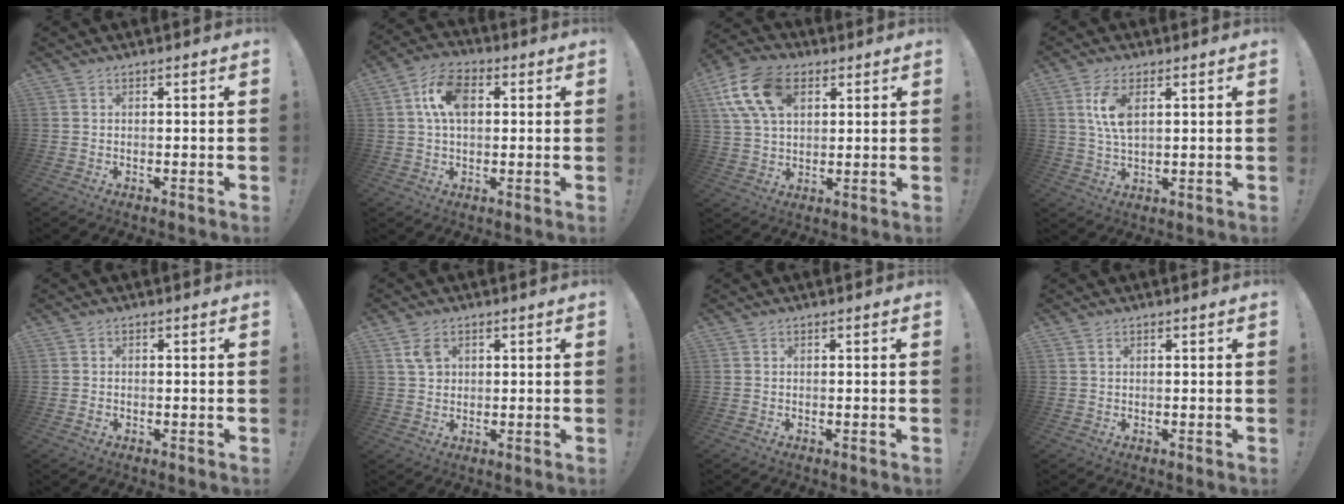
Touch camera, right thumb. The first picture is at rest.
{"total": 10.4, "force": [2.2, 6.4, 7.9], "torque": [-0.136, 0.009, 0.041]}
{"total": 15.8, "force": [6.2, 10.2, 10.3], "torque": [-0.191, -0.007, 0.121]}
{"total": 7.9, "force": [2.7, 3.5, 6.6], "torque": [-0.134, -0.006, 0.044]}
{"total": 0.9, "force": [-0.4, 0.6, 0.4], "torque": [-0.008, 0.002, -0.007]}
{"total": 4.6, "force": [2.1, 3.3, 2.3], "torque": [-0.033, -0.003, 0.040]}
{"total": 0.0}
{"total": 1.3, "force": [0.8, 0.7, 0.8], "torque": [-0.017, 0.001, 0.015]}